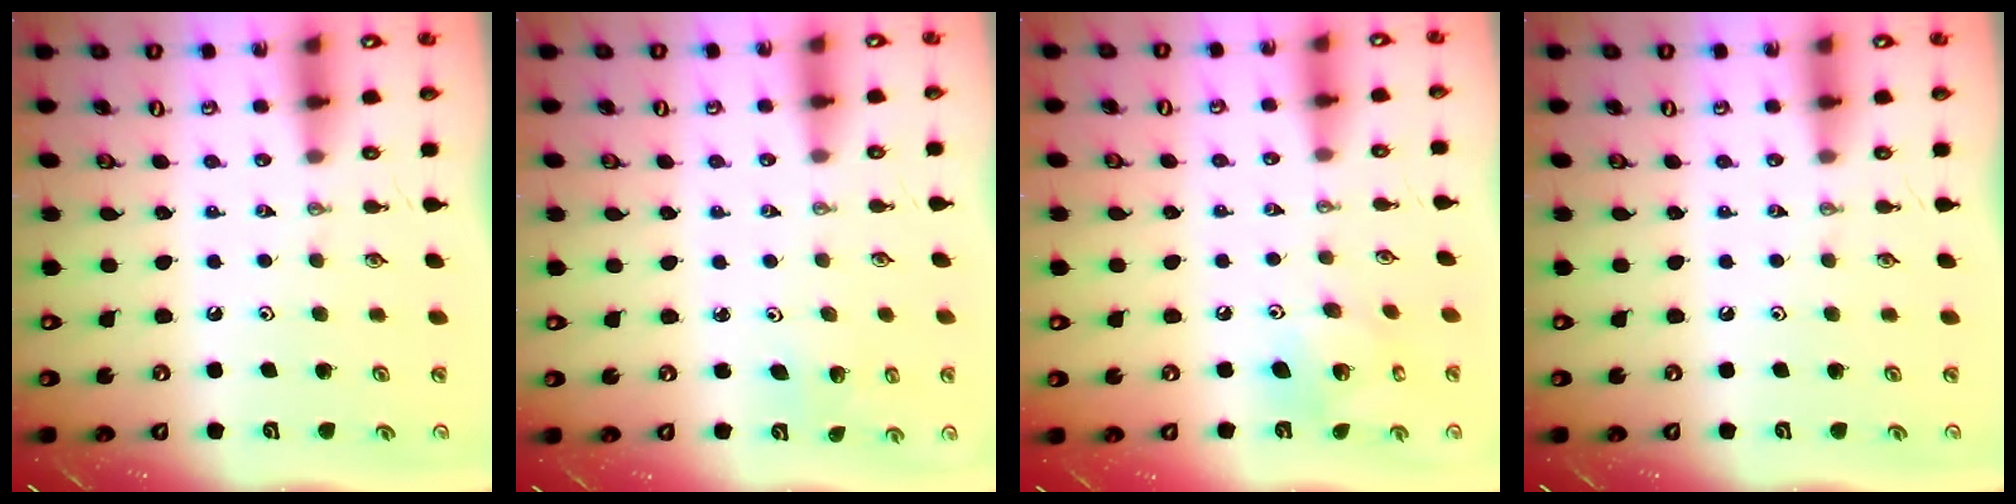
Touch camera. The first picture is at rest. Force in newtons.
{"total": 1.1, "press": 1.1, "slide": 0.1}
{"total": 10.6, "press": 10.6, "slide": 0.5}
{"total": 0.0}